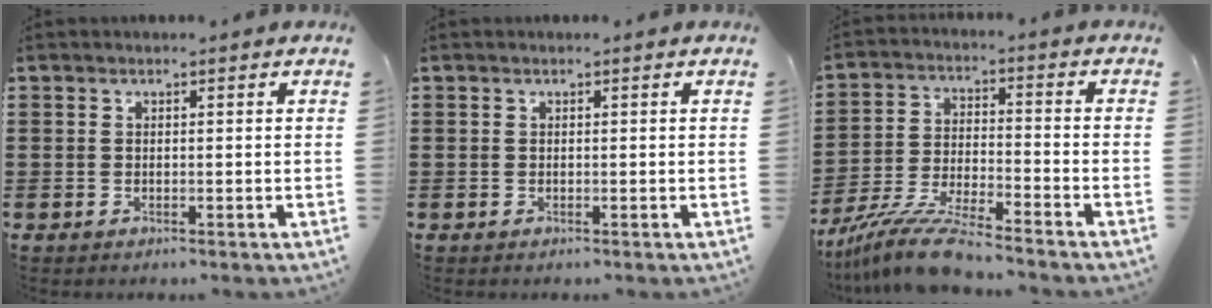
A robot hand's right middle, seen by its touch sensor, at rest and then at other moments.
{"total": 0.0}
{"total": 10.1, "force": [-9.1, 0.4, 4.3], "torque": [-0.086, 0.009, -0.180]}